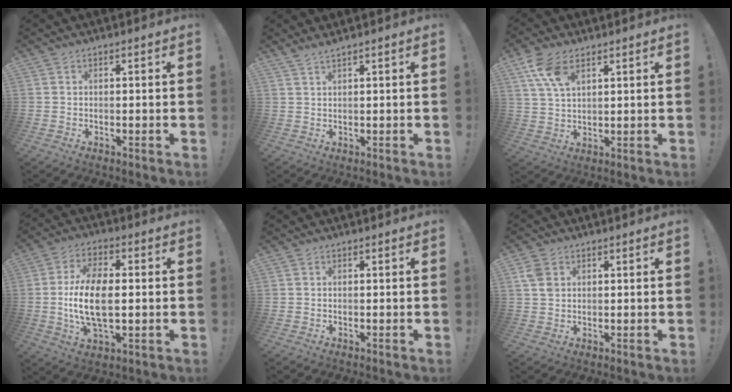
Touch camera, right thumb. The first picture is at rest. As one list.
[{"total": 1.9, "force": [1.6, -0.6, 0.9], "torque": [-0.021, -0.007, 0.029]}, {"total": 8.8, "force": [4.8, 4.3, 5.9], "torque": [-0.112, -0.017, 0.091]}, {"total": 14.4, "force": [-0.6, 7.4, 12.3], "torque": [-0.231, -0.002, -0.016]}, {"total": 0.0}, {"total": 4.5, "force": [1.8, 3.3, 2.5], "torque": [-0.040, 0.002, 0.036]}]